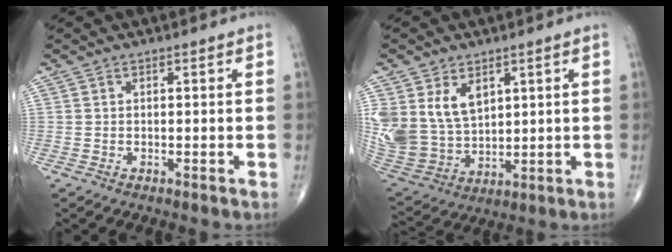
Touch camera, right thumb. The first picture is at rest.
{"total": 13.8, "force": [5.0, 9.7, 8.5], "torque": [-0.162, -0.019, 0.123]}